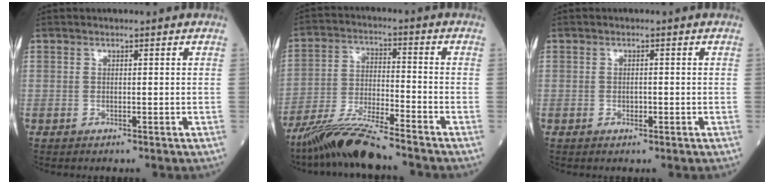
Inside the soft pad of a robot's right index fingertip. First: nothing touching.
{"total": 10.8, "force": [-9.0, 0.5, 5.8], "torque": [-0.108, -0.020, -0.168]}
{"total": 1.2, "force": [-0.3, 0.5, 1.0], "torque": [-0.018, 0.000, -0.004]}